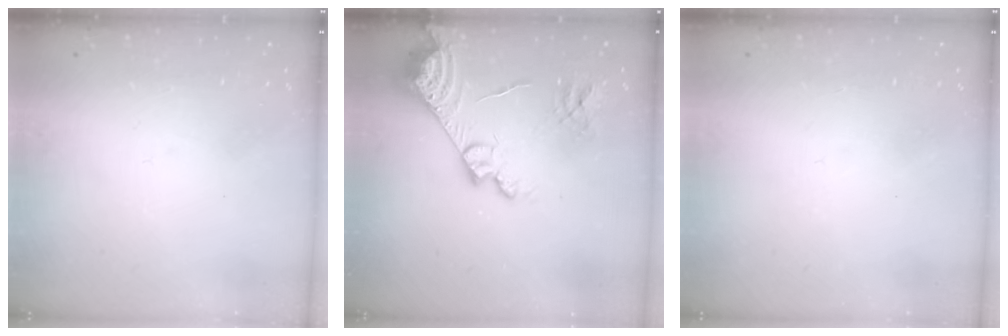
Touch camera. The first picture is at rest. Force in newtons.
{"total": 14.9, "press": 14.8, "slide": 1.5}
{"total": 1.5, "press": 1.3, "slide": 0.9}